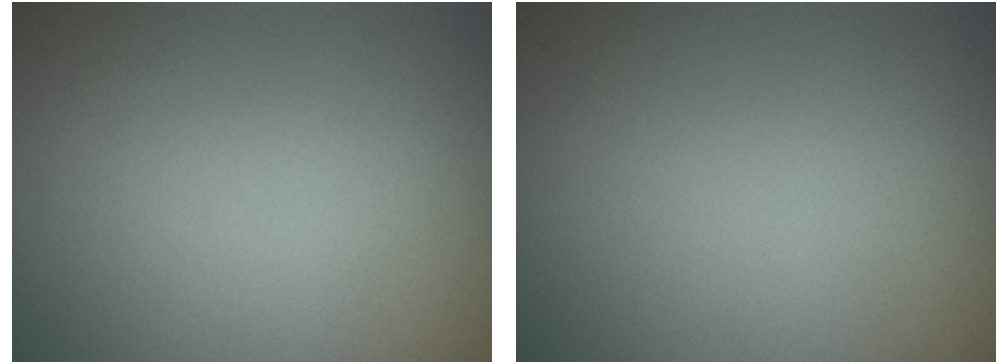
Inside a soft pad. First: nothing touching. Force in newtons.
{"total": 0.0}